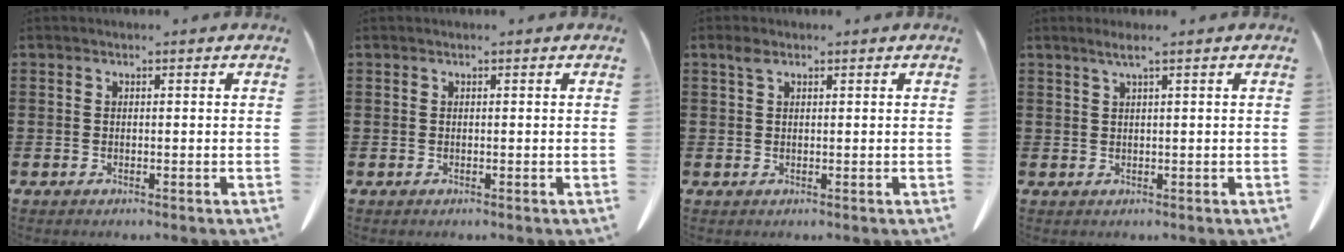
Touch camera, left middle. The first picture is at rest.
{"total": 0.0}
{"total": 1.4, "force": [0.8, 0.7, 1.0], "torque": [-0.024, 0.002, 0.016]}
{"total": 2.0, "force": [1.1, -0.2, 1.6], "torque": [-0.033, -0.002, 0.019]}